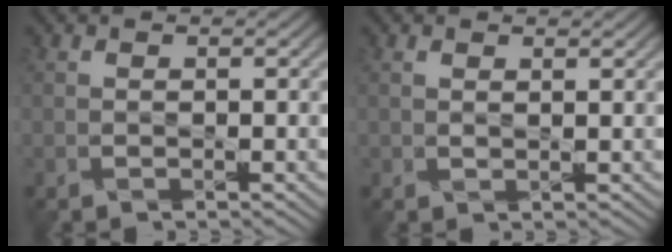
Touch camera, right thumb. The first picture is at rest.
{"total": 0.9, "force": [0.9, 0.1, 0.2], "torque": [-0.006, 0.001, 0.015]}